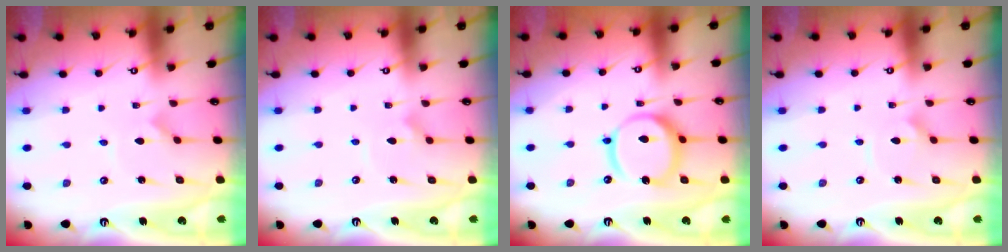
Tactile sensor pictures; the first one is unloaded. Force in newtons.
{"total": 2.4, "press": 2.4, "slide": 0.2}
{"total": 14.3, "press": 14.2, "slide": 1.6}
{"total": 3.5, "press": 3.4, "slide": 0.3}